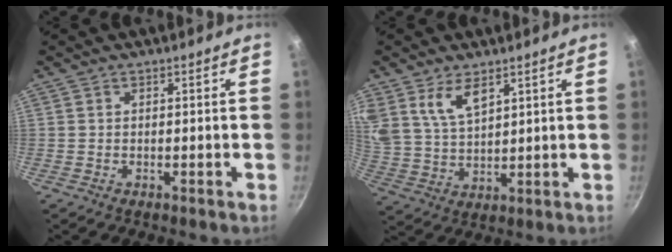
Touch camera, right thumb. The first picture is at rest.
{"total": 8.0, "force": [4.8, 4.0, 5.0], "torque": [-0.087, -0.030, 0.102]}